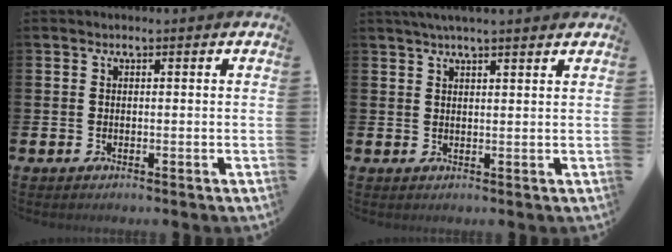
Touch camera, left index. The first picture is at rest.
{"total": 3.1, "force": [2.9, 0.0, 1.2], "torque": [-0.029, -0.003, 0.052]}